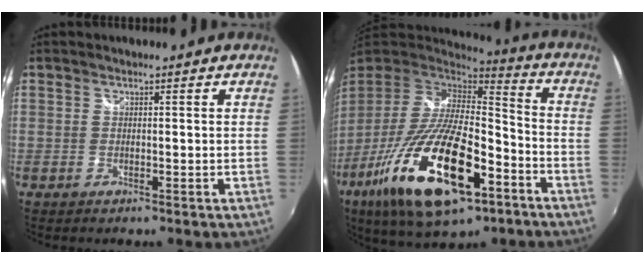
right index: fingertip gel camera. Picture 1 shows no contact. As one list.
[{"total": 28.6, "force": [-14.2, 10.7, 22.4], "torque": [-0.431, -0.053, -0.240]}]